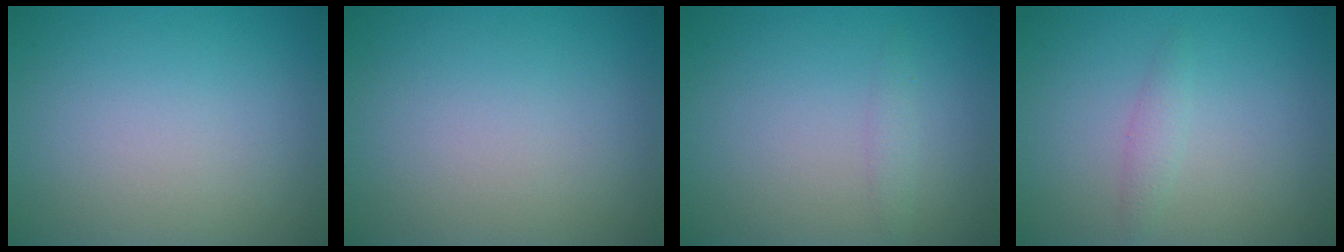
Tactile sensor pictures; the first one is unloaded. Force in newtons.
{"total": 0.0}
{"total": 1.0, "press": 1.0, "slide": 0.0}
{"total": 1.2, "press": 1.2, "slide": 0.0}